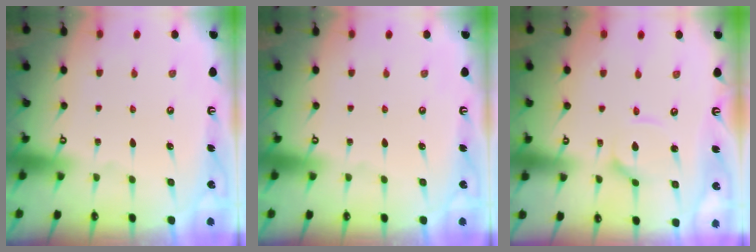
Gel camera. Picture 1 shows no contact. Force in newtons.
{"total": 0.0}
{"total": 4.4, "press": 4.4, "slide": 0.4}